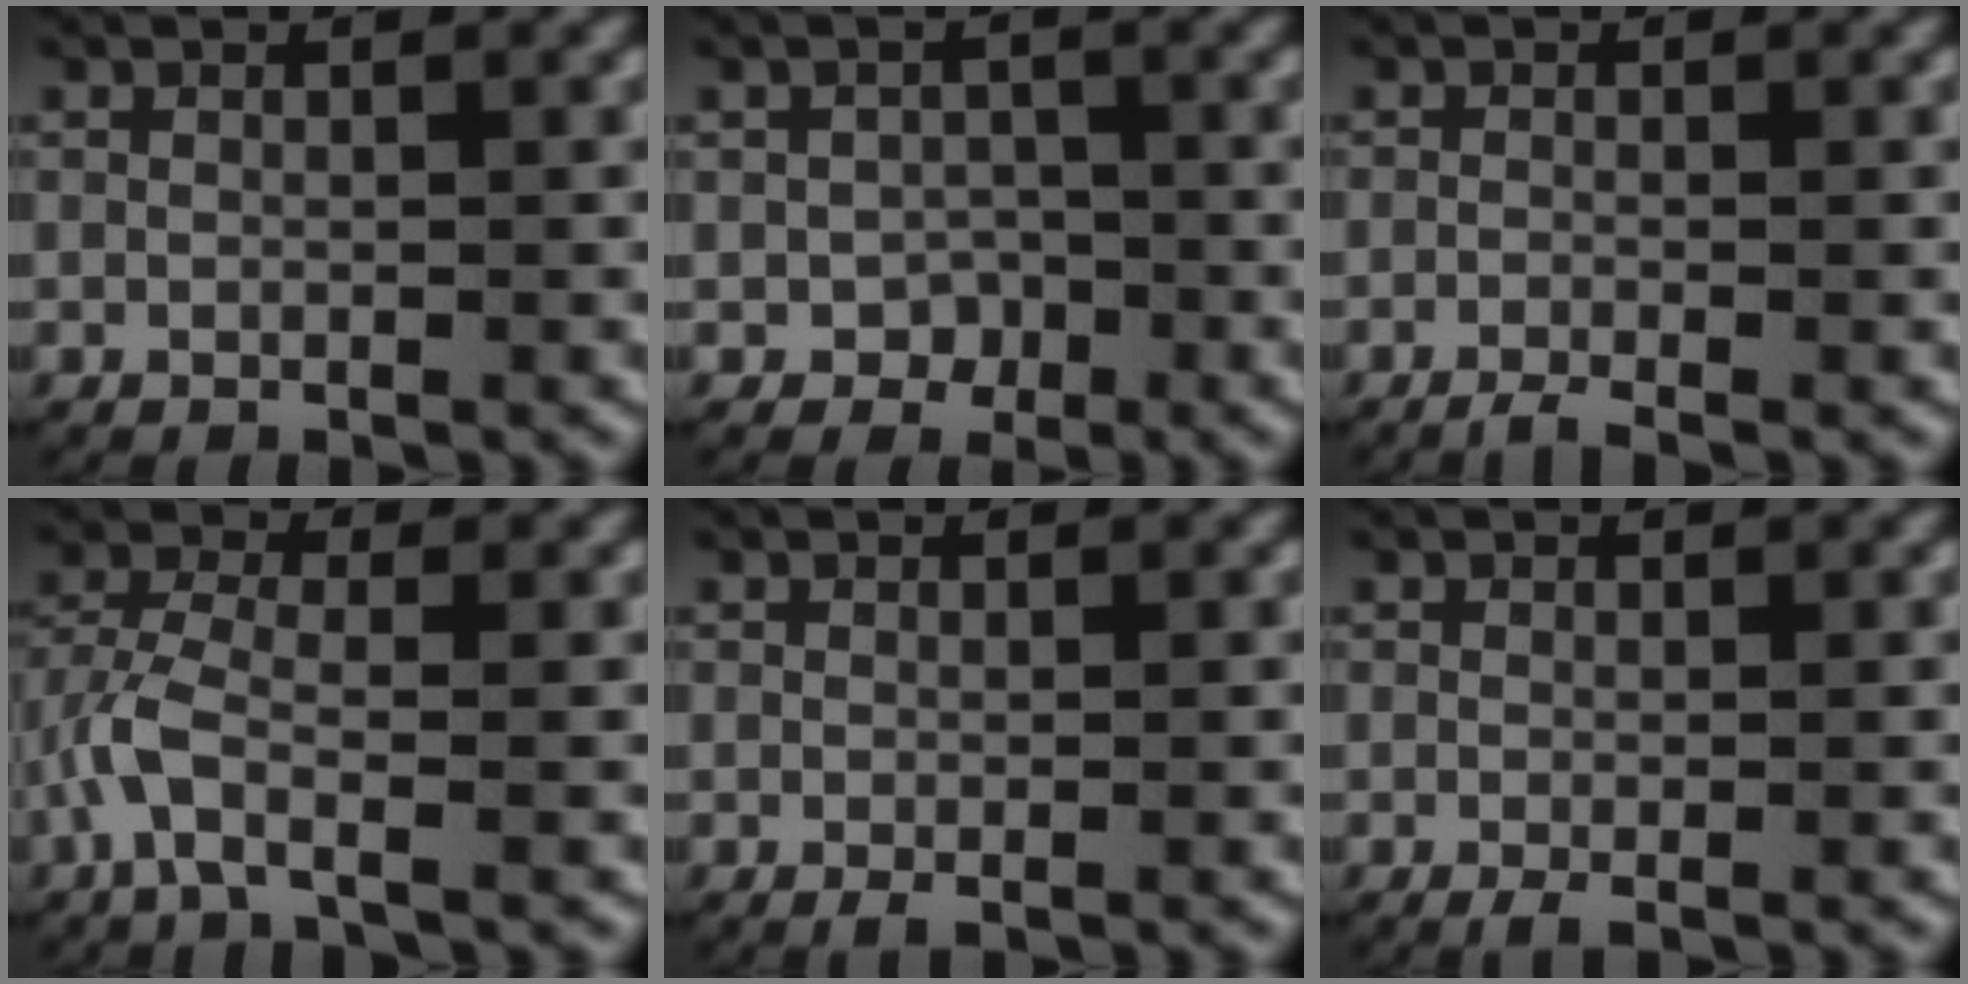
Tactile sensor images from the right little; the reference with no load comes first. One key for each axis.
{"total": 4.1, "fx": -2.1, "fy": 3.6, "fz": 0.1, "tx": 0.001, "ty": -0.003, "tz": -0.044}
{"total": 1.9, "fx": -1.6, "fy": 0.2, "fz": 0.9, "tx": -0.018, "ty": -0.009, "tz": -0.026}
{"total": 3.1, "fx": -1.0, "fy": 1.2, "fz": 2.7, "tx": -0.084, "ty": -0.012, "tz": -0.015}
{"total": 1.0, "fx": -0.5, "fy": 0.3, "fz": 0.8, "tx": -0.016, "ty": -0.006, "tz": -0.007}
{"total": 1.3, "fx": -0.8, "fy": 0.3, "fz": 1.0, "tx": -0.021, "ty": -0.008, "tz": -0.010}